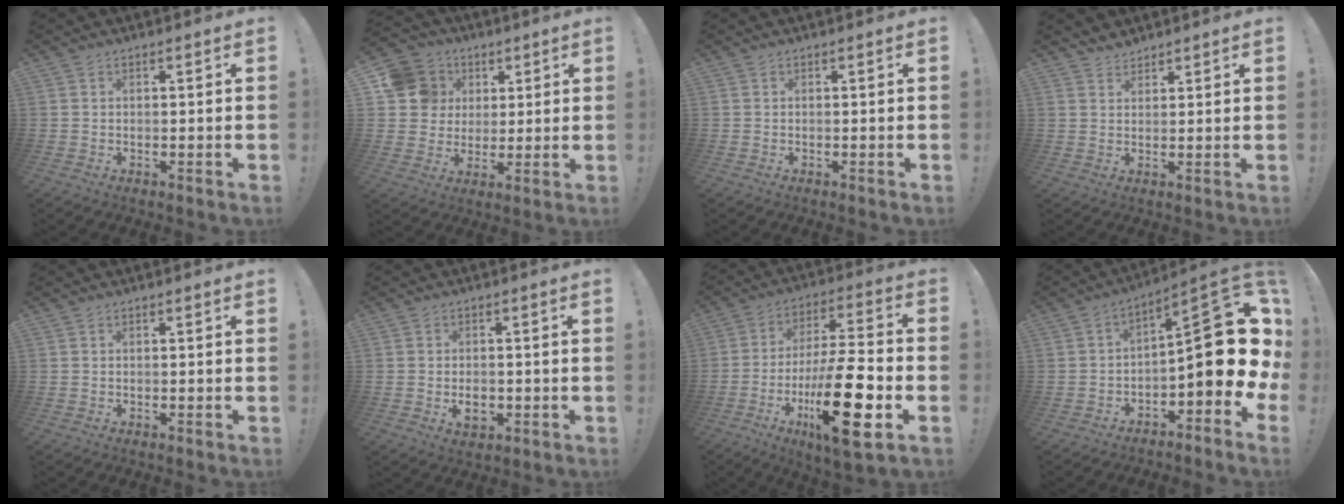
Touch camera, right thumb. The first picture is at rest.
{"total": 13.6, "force": [3.9, 12.2, 4.5], "torque": [-0.064, -0.009, 0.086]}
{"total": 0.0}
{"total": 3.1, "force": [2.8, 1.2, 0.3], "torque": [0.006, -0.022, 0.052]}
{"total": 0.0}
{"total": 4.1, "force": [-0.8, 3.1, 2.6], "torque": [-0.018, -0.001, -0.012]}
{"total": 23.9, "force": [-7.5, 6.8, 21.6], "torque": [-0.369, 0.032, -0.115]}
{"total": 18.2, "force": [0.0, 6.4, 17.1], "torque": [-0.236, -0.006, 0.001]}